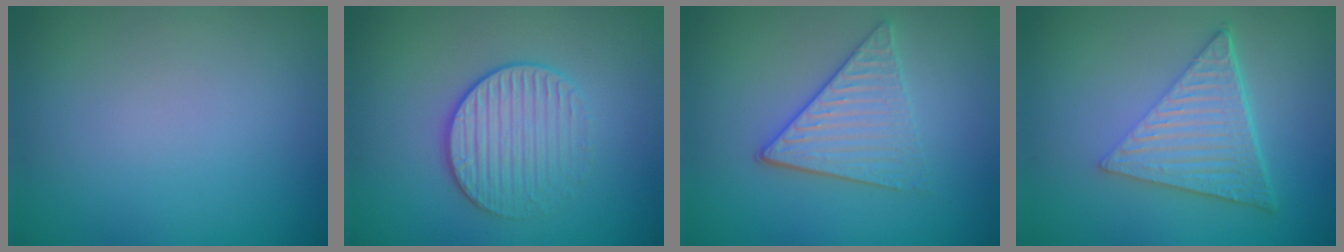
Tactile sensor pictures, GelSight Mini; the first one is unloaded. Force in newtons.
{"total": 3.2, "press": 2.9, "slide": 1.4}
{"total": 3.9, "press": 3.4, "slide": 2.0}
{"total": 6.7, "press": 4.4, "slide": 5.0}